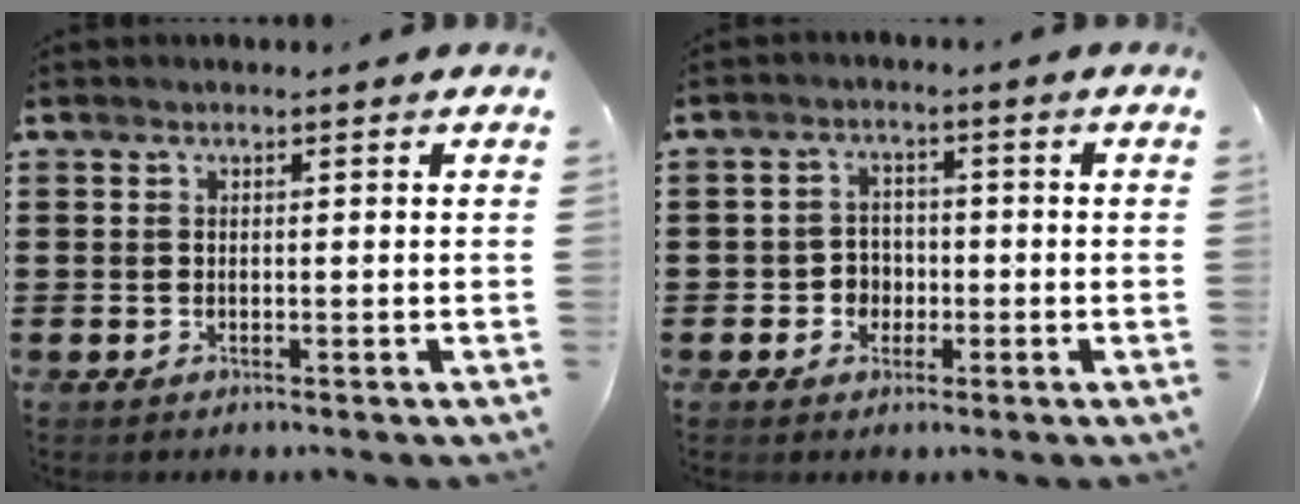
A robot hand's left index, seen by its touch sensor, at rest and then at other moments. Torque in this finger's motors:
{"motor_torque": [0.07, 0.06, 0.07, 0.01]}